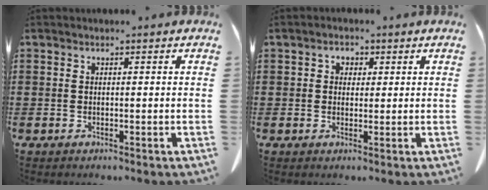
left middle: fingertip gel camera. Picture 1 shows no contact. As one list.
[{"total": 1.6, "force": [0.3, 1.4, 0.7], "torque": [-0.018, 0.008, 0.004]}]